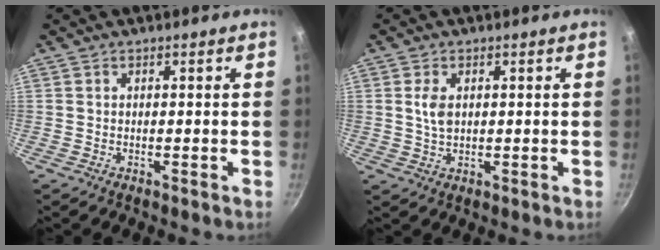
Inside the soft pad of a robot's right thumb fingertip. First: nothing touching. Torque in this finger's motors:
{"motor_torque": [-0.15, 0.18, 0.04, -0.06, 0.01]}